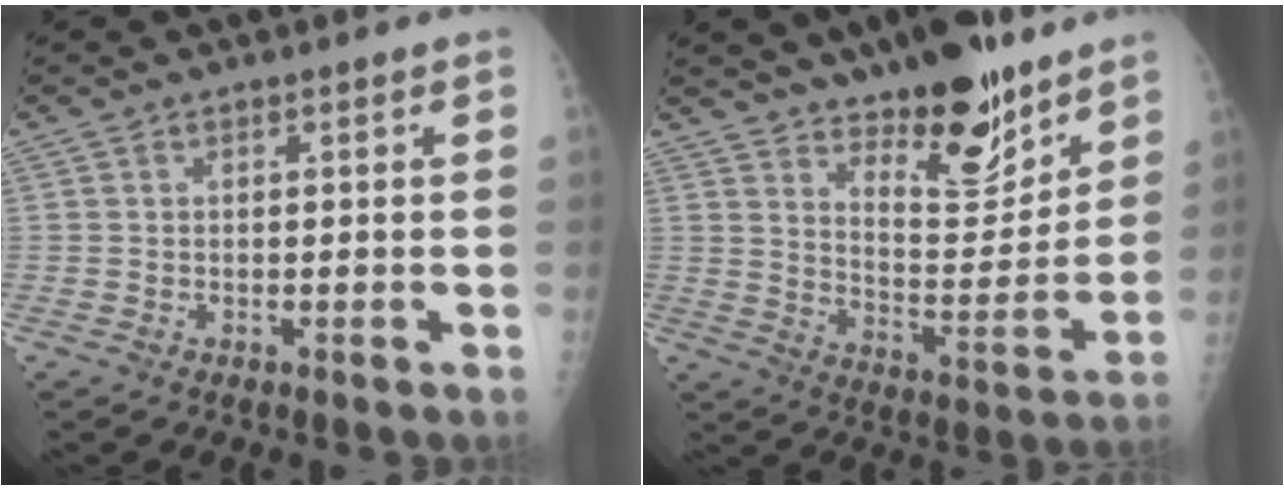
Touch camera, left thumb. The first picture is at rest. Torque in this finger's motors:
{"motor_torque": [0.16, 0.19, 0.03, -0.53, 0.09]}